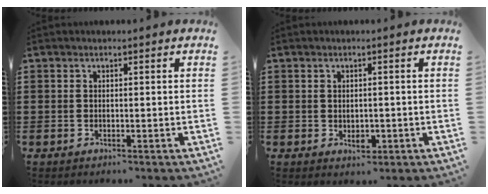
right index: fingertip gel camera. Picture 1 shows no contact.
{"total": 1.8, "force": [-0.2, 1.3, 1.3], "torque": [-0.025, 0.002, -0.005]}